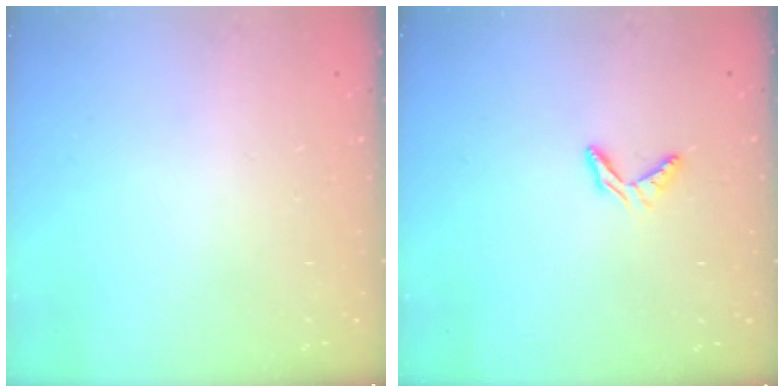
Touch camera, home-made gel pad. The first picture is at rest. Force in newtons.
{"total": 4.2, "press": 4.2, "slide": 0.3}